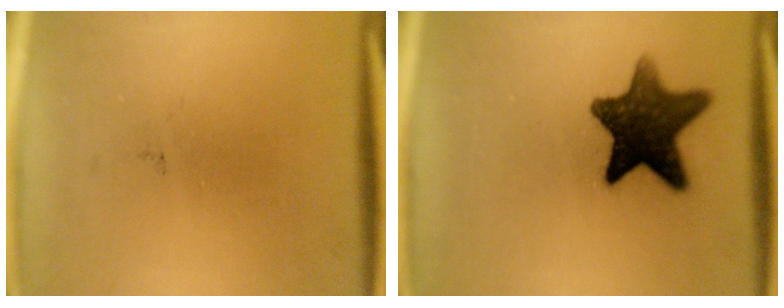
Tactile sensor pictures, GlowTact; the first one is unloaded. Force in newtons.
{"total": 12.6}